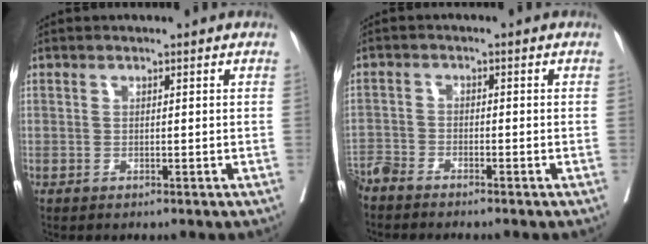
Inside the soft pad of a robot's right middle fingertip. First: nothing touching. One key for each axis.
{"total": 4.4, "fx": -4.2, "fy": 0.3, "fz": 1.3, "tx": -0.015, "ty": -0.009, "tz": -0.080}